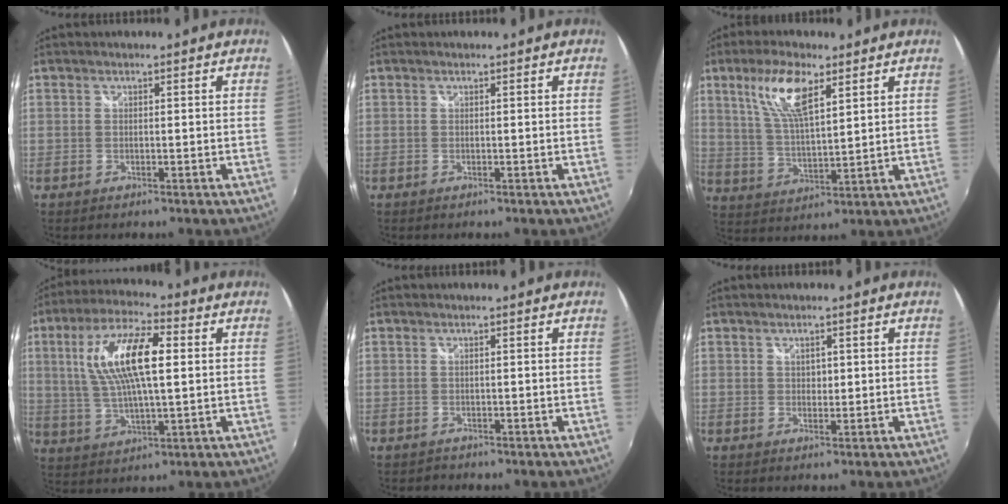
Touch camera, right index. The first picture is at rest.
{"total": 0.0}
{"total": 10.6, "force": [5.5, 3.4, 8.4], "torque": [-0.164, 0.007, 0.112]}
{"total": 14.6, "force": [3.2, 4.8, 13.4], "torque": [-0.260, 0.015, 0.062]}
{"total": 0.5, "force": [-0.3, 0.4, -0.1], "torque": [0.002, 0.000, -0.003]}
{"total": 1.5, "force": [0.5, 1.2, 0.6], "torque": [-0.004, 0.002, 0.010]}